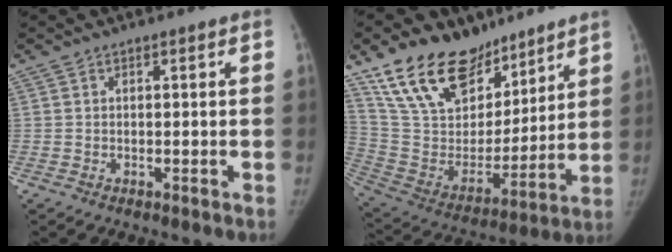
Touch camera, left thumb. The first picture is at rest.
{"total": 22.6, "force": [16.5, 12.2, 9.6], "torque": [-0.133, -0.077, 0.300]}